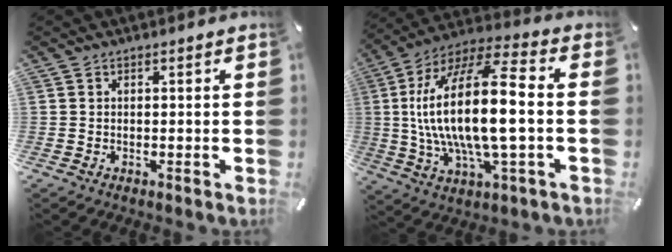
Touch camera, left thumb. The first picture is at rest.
{"total": 22.5, "force": [0.0, 8.4, 20.8], "torque": [-0.425, -0.004, -0.011]}